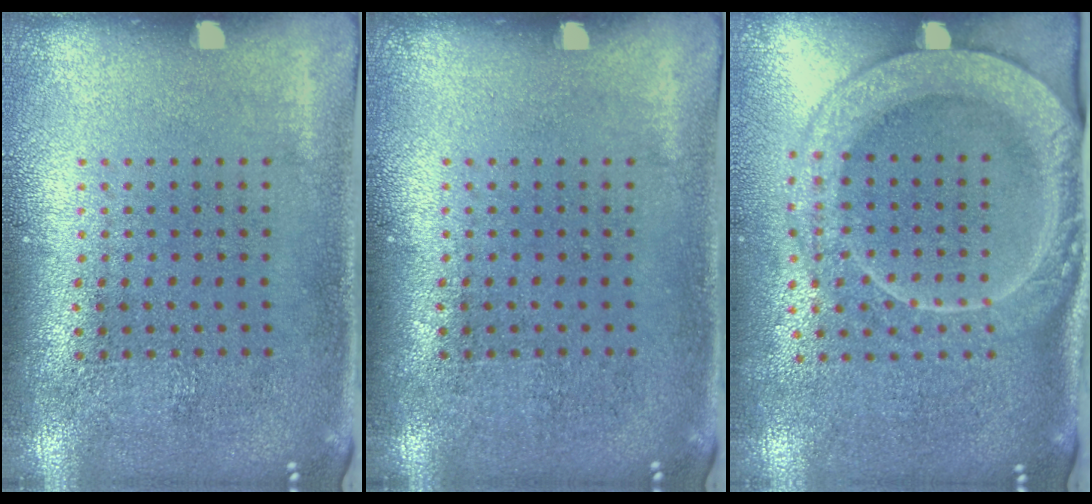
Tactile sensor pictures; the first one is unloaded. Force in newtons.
{"total": 0.0}
{"total": 2.4, "press": 2.2, "slide": 1.1}